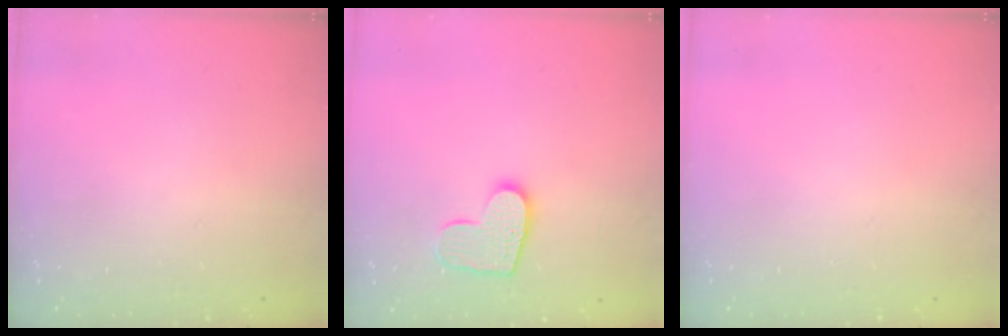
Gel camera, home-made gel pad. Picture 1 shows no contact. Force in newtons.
{"total": 10.8, "press": 10.8, "slide": 0.7}
{"total": 0.0}